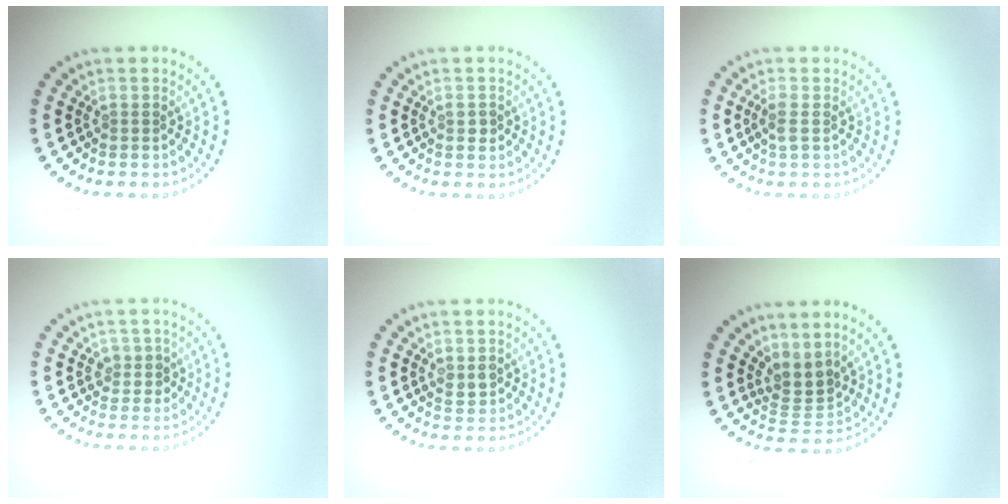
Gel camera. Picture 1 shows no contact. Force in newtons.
{"total": 1.0, "press": 1.0, "slide": 0.2}
{"total": 1.4, "press": 1.3, "slide": 0.3}
{"total": 1.5, "press": 1.3, "slide": 0.7}
{"total": 1.6, "press": 1.6, "slide": 0.1}
{"total": 2.8, "press": 2.1, "slide": 1.9}